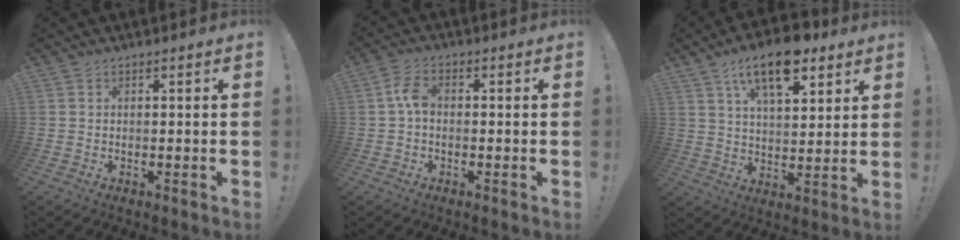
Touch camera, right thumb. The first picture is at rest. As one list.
[{"total": 4.9, "force": [-0.1, 2.8, 4.0], "torque": [-0.085, 0.013, 0.001]}, {"total": 14.8, "force": [8.9, 6.3, 9.9], "torque": [-0.158, -0.037, 0.154]}]